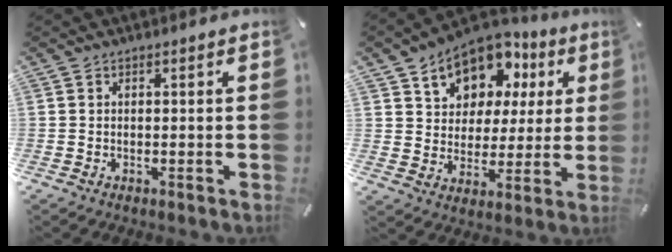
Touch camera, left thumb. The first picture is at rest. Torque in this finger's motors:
{"motor_torque": [2.52, 2.49, 1.39, -1.38, 0.17]}